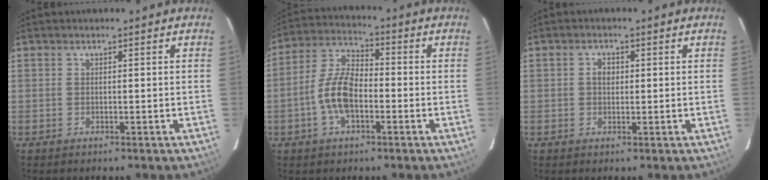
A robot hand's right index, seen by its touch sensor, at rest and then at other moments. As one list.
[{"total": 9.4, "force": [-2.7, 4.6, 7.8], "torque": [-0.165, 0.013, -0.054]}, {"total": 1.9, "force": [0.2, 1.5, 1.2], "torque": [-0.019, 0.007, 0.002]}]